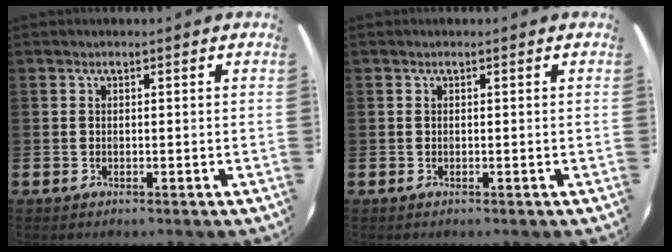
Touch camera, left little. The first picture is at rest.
{"total": 0.0}